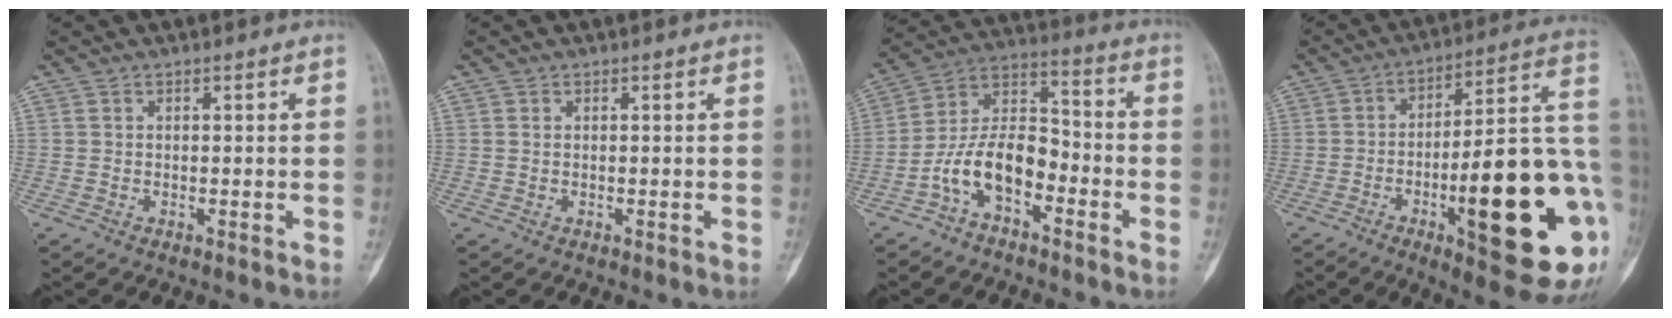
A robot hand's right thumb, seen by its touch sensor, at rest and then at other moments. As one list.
[{"total": 0.0}, {"total": 11.9, "force": [-5.2, 6.4, 8.5], "torque": [-0.148, 0.066, -0.105]}, {"total": 26.6, "force": [-6.8, 6.9, 24.8], "torque": [-0.317, 0.012, -0.090]}]